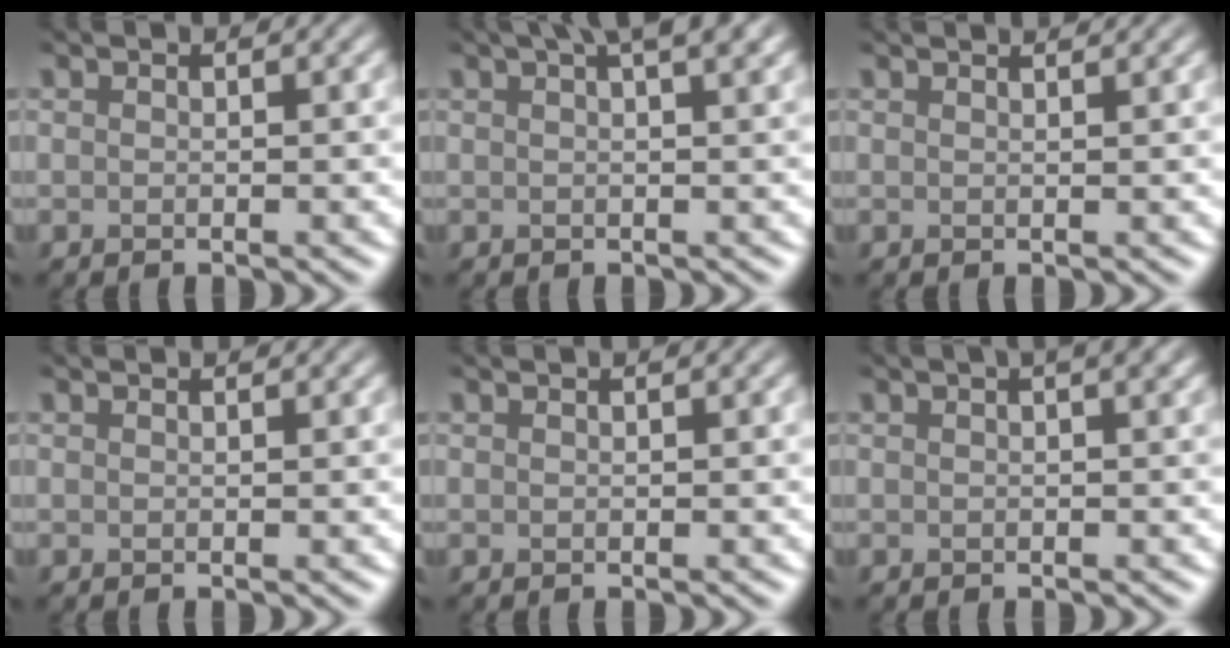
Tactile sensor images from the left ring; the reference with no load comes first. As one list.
[{"total": 5.2, "force": [3.2, 1.5, 3.8], "torque": [-0.034, 0.015, 0.024]}, {"total": 2.4, "force": [2.0, 0.7, 1.1], "torque": [0.000, 0.006, 0.002]}, {"total": 0.8, "force": [0.7, 0.1, 0.2], "torque": [-0.003, -0.001, 0.006]}, {"total": 0.8, "force": [0.4, 0.2, 0.7], "torque": [-0.006, 0.009, 0.002]}, {"total": 3.9, "force": [1.8, 1.6, 3.1], "torque": [-0.009, 0.019, 0.000]}]